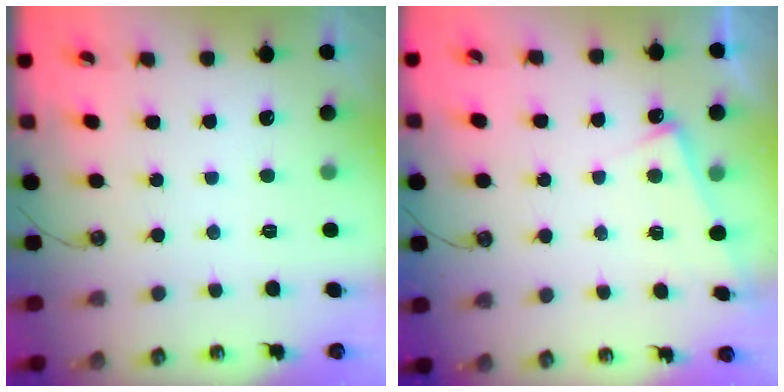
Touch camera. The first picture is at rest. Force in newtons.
{"total": 6.5, "press": 6.5, "slide": 0.3}